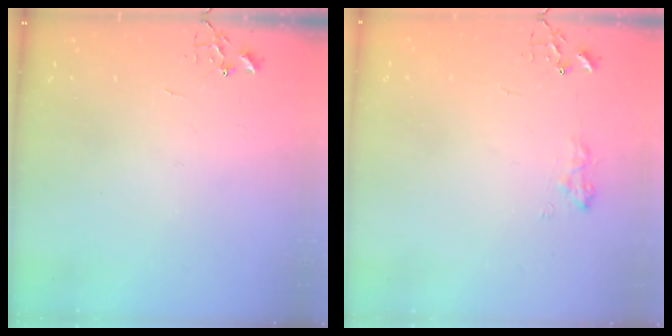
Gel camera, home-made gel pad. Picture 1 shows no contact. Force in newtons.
{"total": 8.4, "press": 8.3, "slide": 0.6}